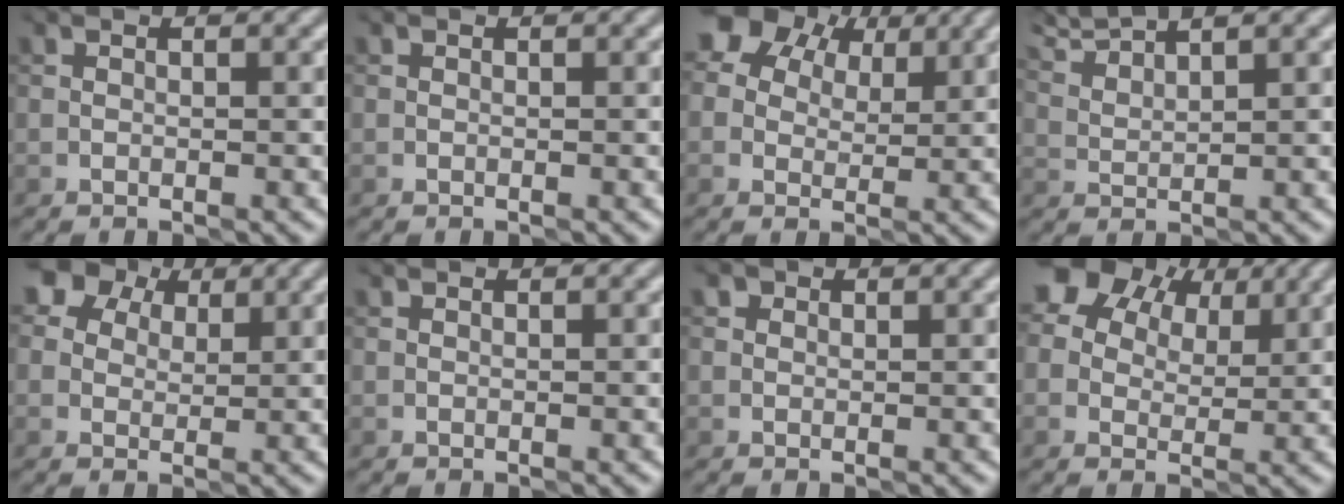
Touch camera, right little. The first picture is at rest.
{"total": 0.0}
{"total": 8.8, "force": [4.8, 6.0, 4.2], "torque": [-0.080, 0.030, 0.076]}
{"total": 2.8, "force": [2.8, -0.3, 0.6], "torque": [-0.021, 0.008, 0.068]}
{"total": 6.0, "force": [3.3, 4.4, 2.2], "torque": [-0.051, 0.015, 0.046]}
{"total": 0.0}
{"total": 0.8, "force": [0.5, 0.6, 0.0], "torque": [0.003, -0.001, 0.004]}
{"total": 9.8, "force": [5.3, 6.5, 5.1], "torque": [-0.090, 0.034, 0.079]}